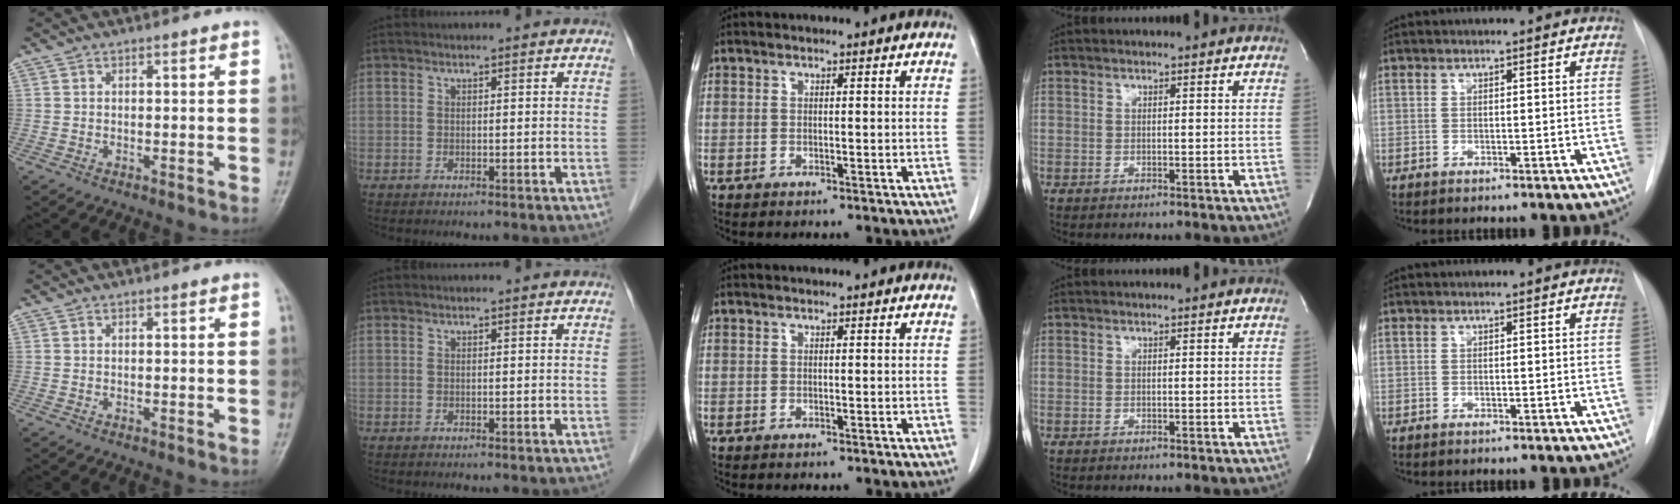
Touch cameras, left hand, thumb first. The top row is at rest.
{}